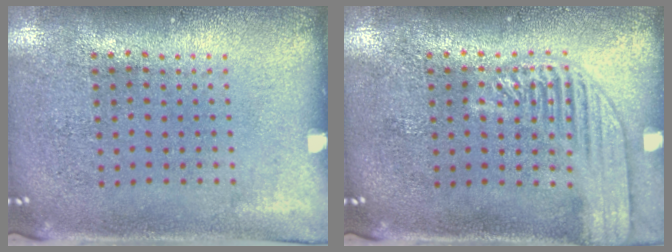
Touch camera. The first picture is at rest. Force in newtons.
{"total": 2.8, "press": 2.8, "slide": 0.4}